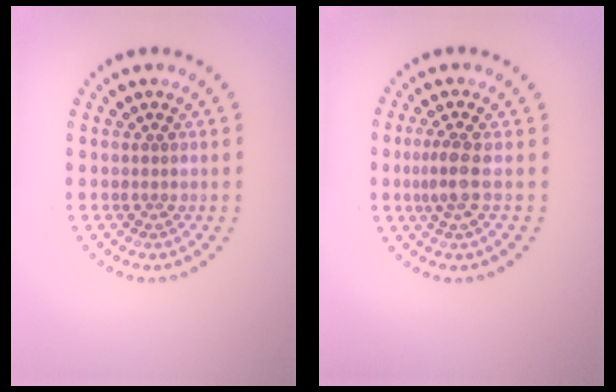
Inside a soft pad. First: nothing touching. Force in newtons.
{"total": 2.1, "press": 1.7, "slide": 1.2}